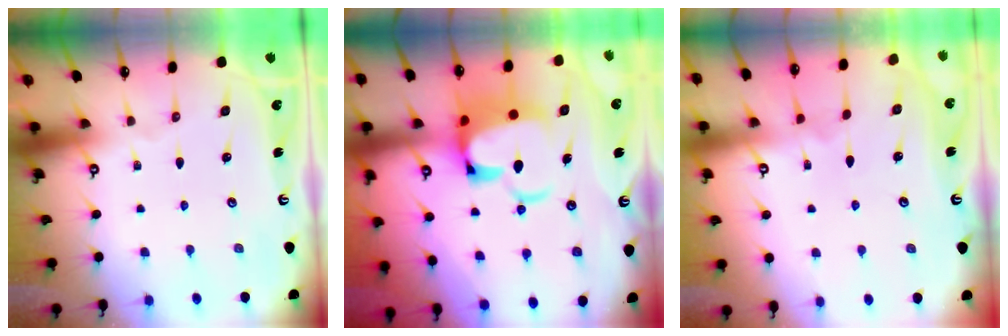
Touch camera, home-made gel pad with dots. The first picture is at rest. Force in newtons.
{"total": 9.4, "press": 9.3, "slide": 1.6}
{"total": 4.7, "press": 4.7, "slide": 0.1}